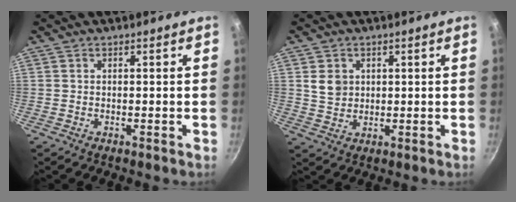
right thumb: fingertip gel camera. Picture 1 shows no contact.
{"total": 4.3, "force": [1.3, 3.6, 2.1], "torque": [-0.021, -0.008, 0.029]}